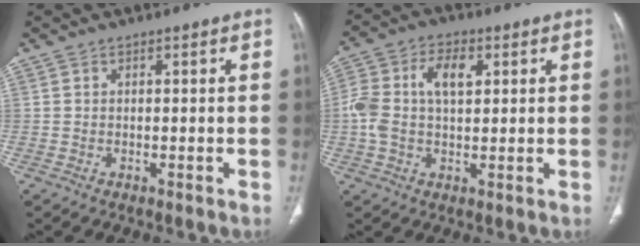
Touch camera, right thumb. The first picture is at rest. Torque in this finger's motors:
{"motor_torque": [0.05, 0.08, 0.67, 0.58, 0.21]}